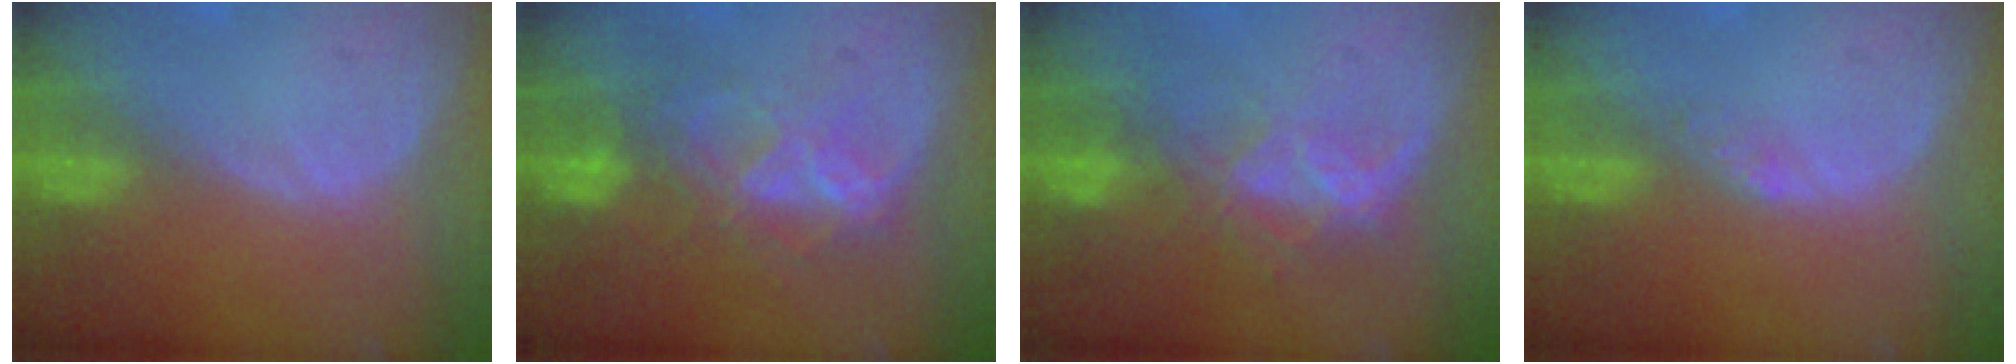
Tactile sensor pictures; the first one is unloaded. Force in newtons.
{"total": 6.9, "press": 6.6, "slide": 1.9}
{"total": 6.5, "press": 5.9, "slide": 2.8}
{"total": 1.2, "press": 1.2, "slide": 0.1}